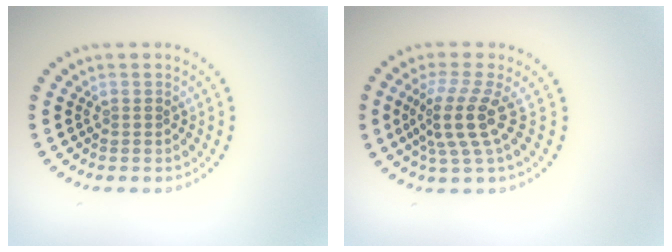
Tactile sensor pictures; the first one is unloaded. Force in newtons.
{"total": 3.9, "press": 2.8, "slide": 2.7}